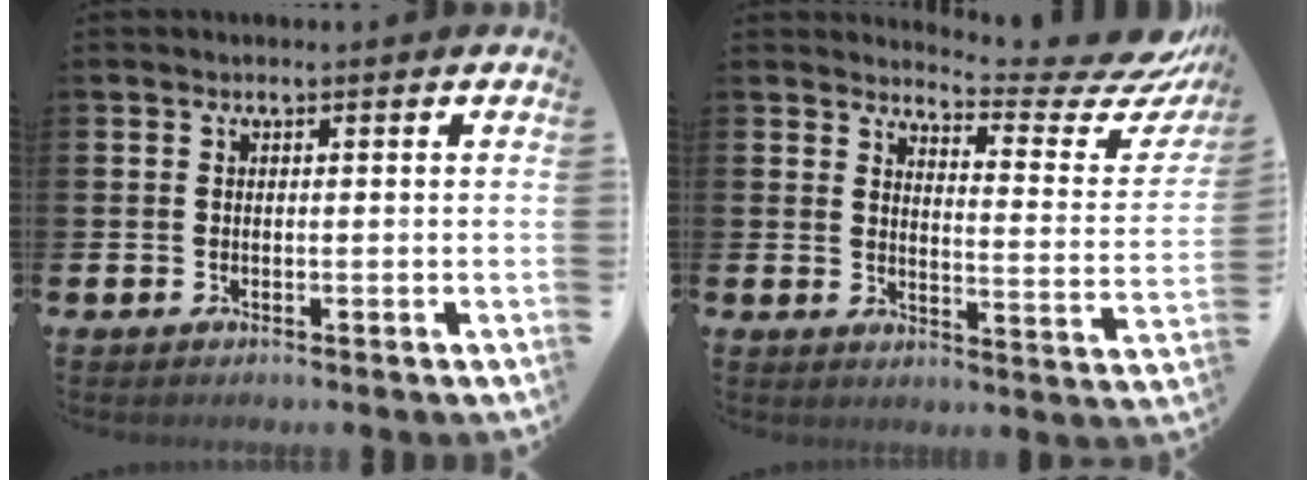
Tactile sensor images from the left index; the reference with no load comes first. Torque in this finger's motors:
{"motor_torque": [0.90, -1.24, 0.08, 0.01]}